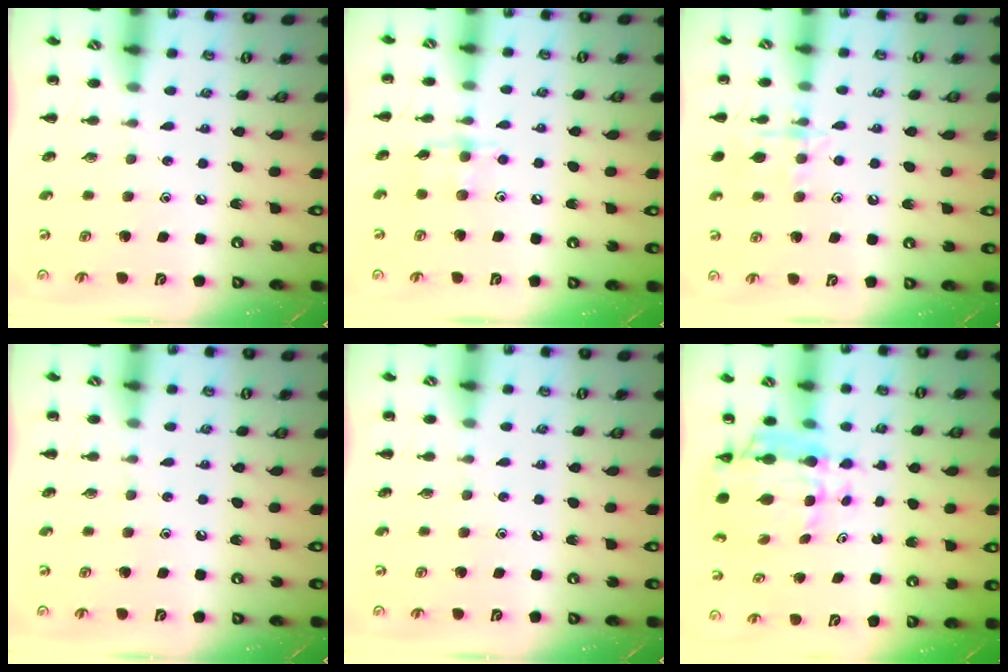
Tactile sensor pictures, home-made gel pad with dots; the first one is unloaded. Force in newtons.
{"total": 6.6, "press": 6.6, "slide": 0.6}
{"total": 10.8, "press": 10.7, "slide": 1.0}
{"total": 0.0}
{"total": 0.0}
{"total": 7.4, "press": 6.8, "slide": 2.7}